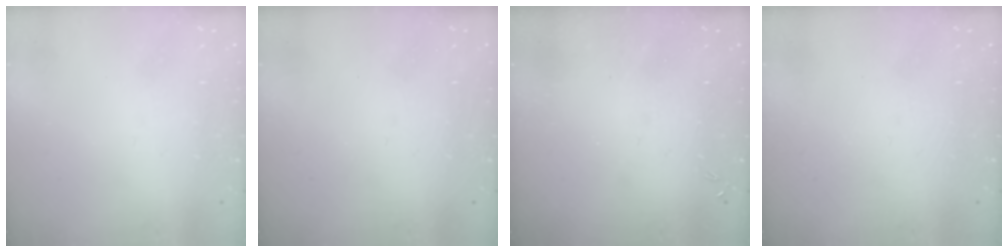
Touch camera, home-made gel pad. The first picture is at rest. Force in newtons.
{"total": 0.0}
{"total": 0.0}
{"total": 0.0}